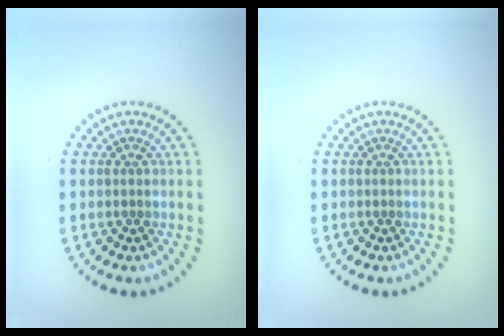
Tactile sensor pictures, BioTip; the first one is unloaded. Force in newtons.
{"total": 0.0}